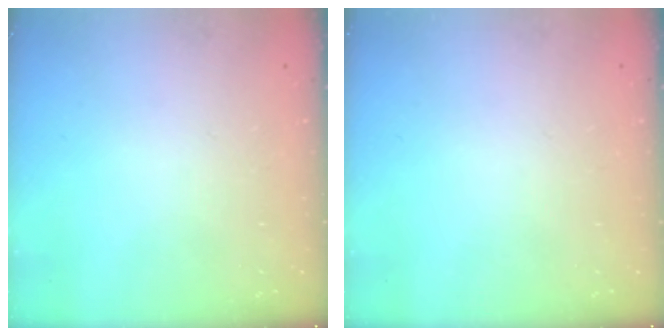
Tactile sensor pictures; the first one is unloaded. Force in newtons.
{"total": 0.0}